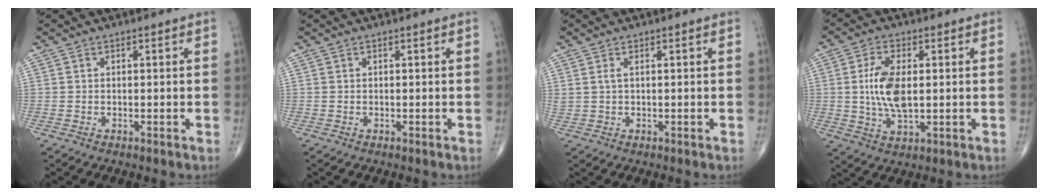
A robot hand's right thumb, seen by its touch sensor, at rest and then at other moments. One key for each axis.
{"total": 0.0}
{"total": 1.5, "fx": 0.5, "fy": 0.5, "fz": 1.3, "tx": -0.034, "ty": 0.007, "tz": 0.017}
{"total": 9.0, "fx": 0.6, "fy": 4.3, "fz": 7.9, "tx": -0.162, "ty": -0.006, "tz": 0.014}